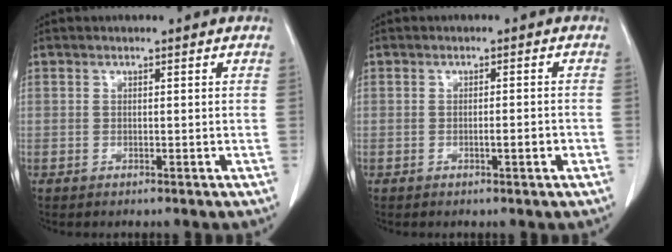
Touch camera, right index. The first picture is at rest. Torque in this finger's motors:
{"motor_torque": [0.27, -0.21, 0.14, 0.03]}